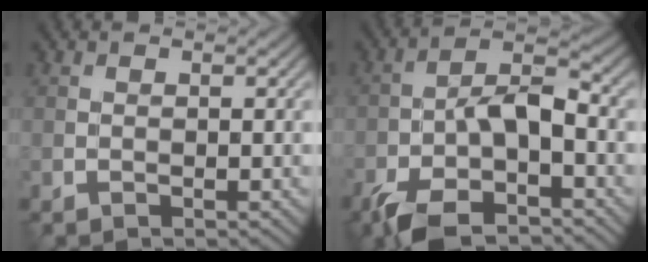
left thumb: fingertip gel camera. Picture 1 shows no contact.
{"total": 9.8, "force": [-5.0, 4.0, 7.5], "torque": [-0.138, -0.005, -0.096]}